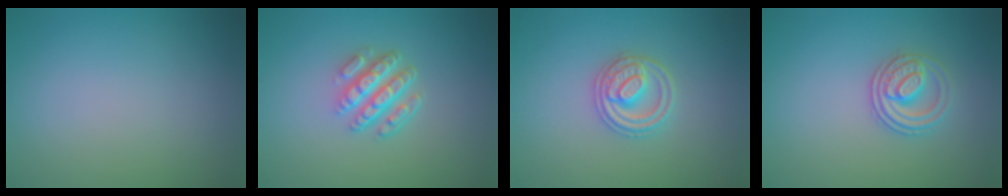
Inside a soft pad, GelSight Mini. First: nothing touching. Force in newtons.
{"total": 4.7, "press": 3.4, "slide": 3.2}
{"total": 2.8, "press": 2.8, "slide": 0.4}
{"total": 2.8, "press": 2.6, "slide": 1.1}